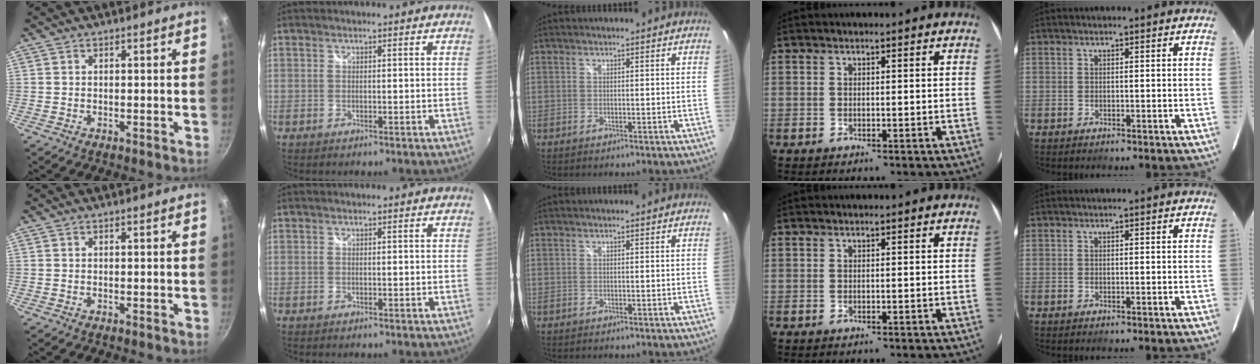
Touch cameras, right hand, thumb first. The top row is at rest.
{}